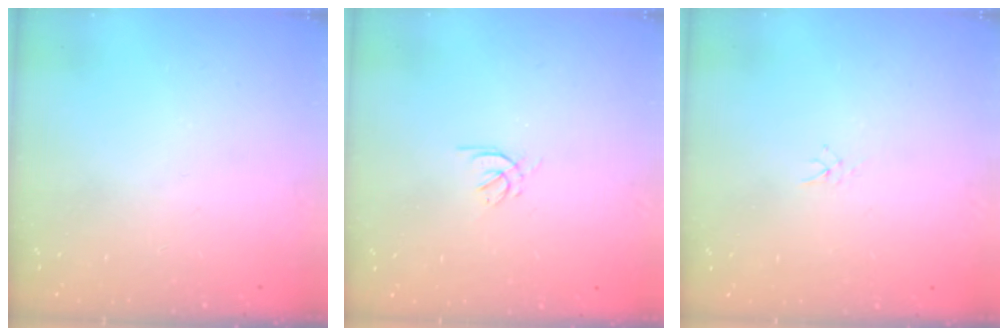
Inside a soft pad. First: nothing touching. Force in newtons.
{"total": 2.2, "press": 2.1, "slide": 0.7}
{"total": 2.0, "press": 2.0, "slide": 0.3}